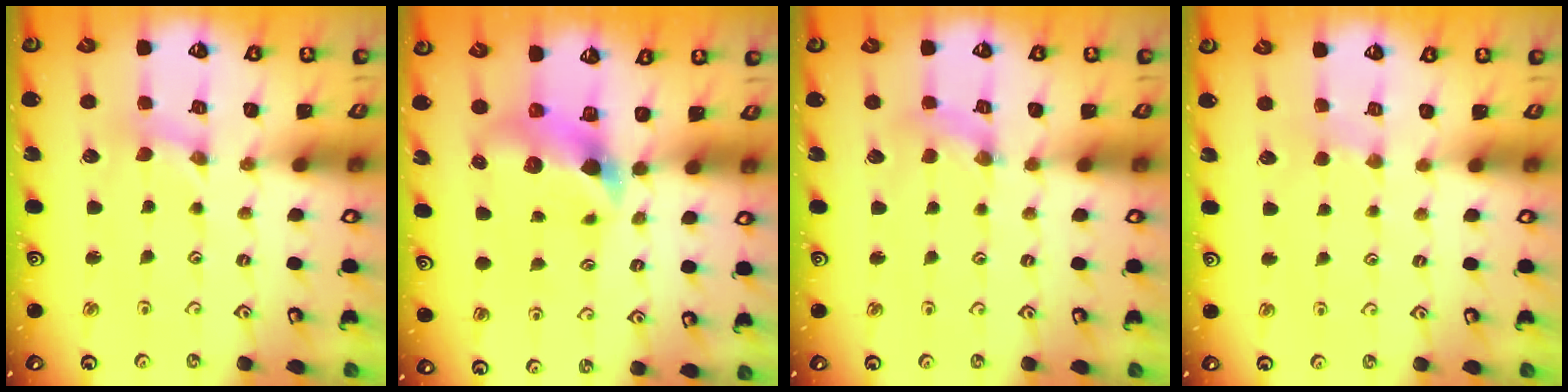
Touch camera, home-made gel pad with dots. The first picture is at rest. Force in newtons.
{"total": 7.2, "press": 7.2, "slide": 0.9}
{"total": 0.9, "press": 0.9, "slide": 0.3}
{"total": 1.7, "press": 1.6, "slide": 0.4}